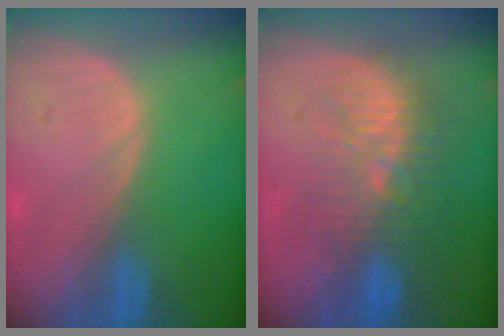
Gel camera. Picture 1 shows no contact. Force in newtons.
{"total": 9.5, "press": 9.0, "slide": 2.8}